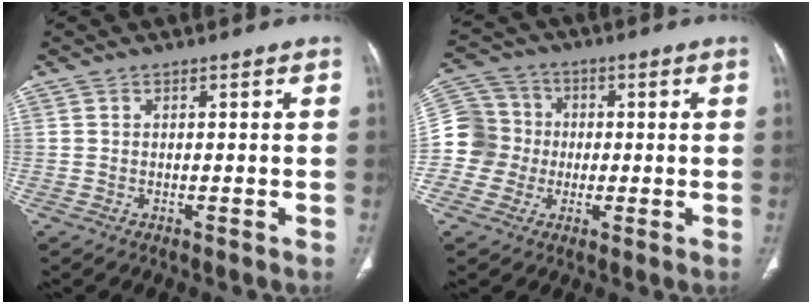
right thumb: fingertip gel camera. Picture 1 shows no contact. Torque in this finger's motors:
{"motor_torque": [1.28, 1.21, 0.40, -0.77, 0.00]}